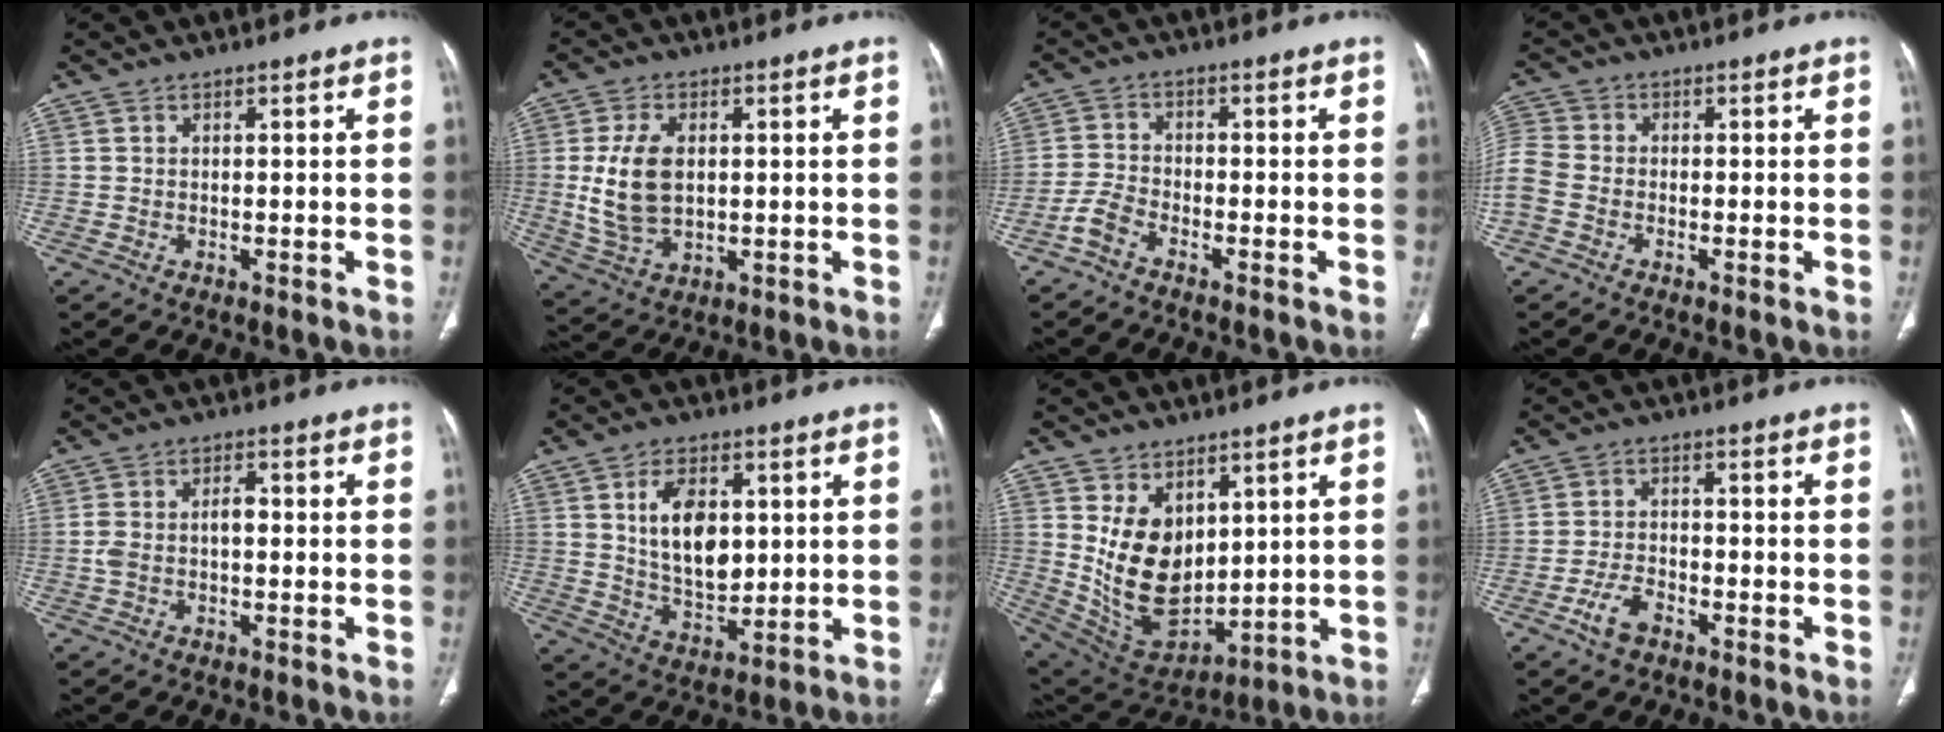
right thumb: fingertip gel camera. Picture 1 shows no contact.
{"total": 10.7, "force": [0.8, 6.5, 8.4], "torque": [-0.166, -0.005, 0.027]}
{"total": 3.5, "force": [-2.7, 1.2, 1.8], "torque": [-0.042, 0.015, -0.059]}
{"total": 7.1, "force": [-2.3, 5.0, 4.4], "torque": [-0.117, 0.012, -0.054]}
{"total": 4.3, "force": [-0.5, 2.4, 3.5], "torque": [-0.079, 0.022, -0.010]}
{"total": 11.4, "force": [2.5, 6.9, 8.7], "torque": [-0.125, -0.018, 0.052]}
{"total": 14.9, "force": [3.4, 10.0, 10.5], "torque": [-0.143, -0.031, 0.095]}
{"total": 4.8, "force": [-3.0, 2.4, 3.0], "torque": [-0.058, 0.020, -0.055]}